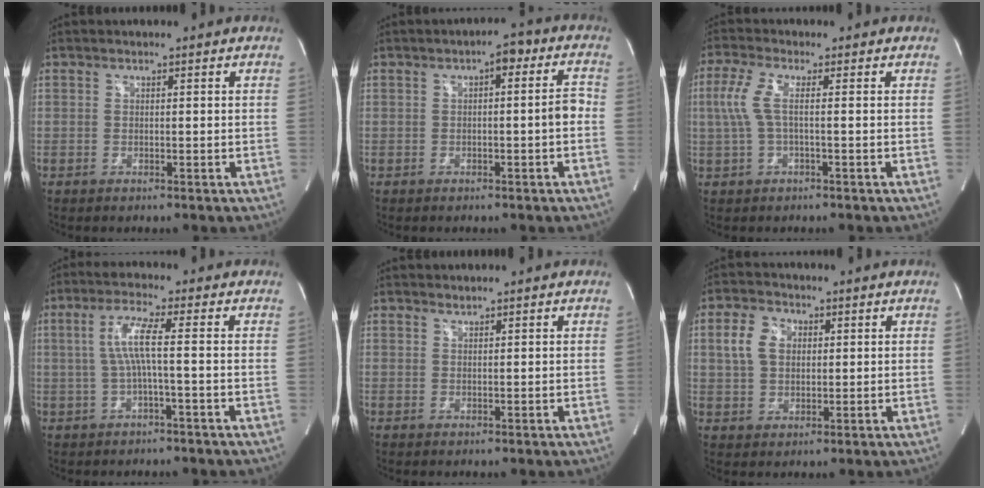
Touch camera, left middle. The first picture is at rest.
{"total": 4.9, "force": [0.0, 1.2, 4.7], "torque": [-0.061, 0.020, -0.006]}
{"total": 4.4, "force": [0.2, 1.0, 4.2], "torque": [-0.115, 0.014, 0.004]}
{"total": 5.5, "force": [0.1, -0.6, 5.5], "torque": [-0.110, 0.019, 0.009]}
{"total": 0.6, "force": [0.6, 0.0, 0.0], "torque": [-0.004, -0.001, 0.012]}
{"total": 5.7, "force": [1.5, 4.1, 3.6], "torque": [-0.085, 0.018, 0.033]}